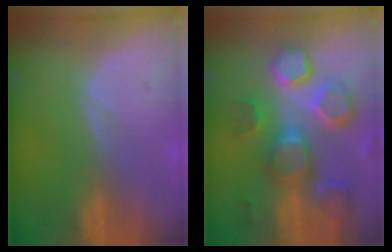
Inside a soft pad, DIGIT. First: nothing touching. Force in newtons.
{"total": 12.9, "press": 11.2, "slide": 6.4}